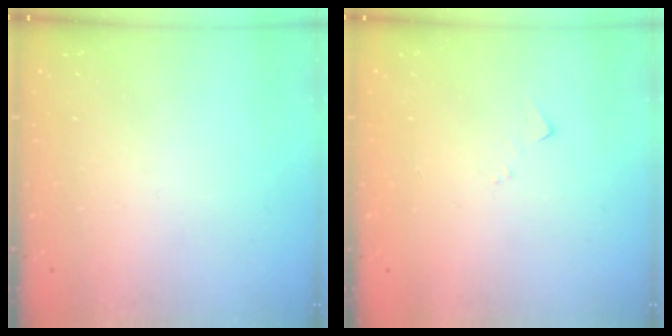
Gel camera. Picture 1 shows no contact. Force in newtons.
{"total": 5.3, "press": 5.3, "slide": 0.6}